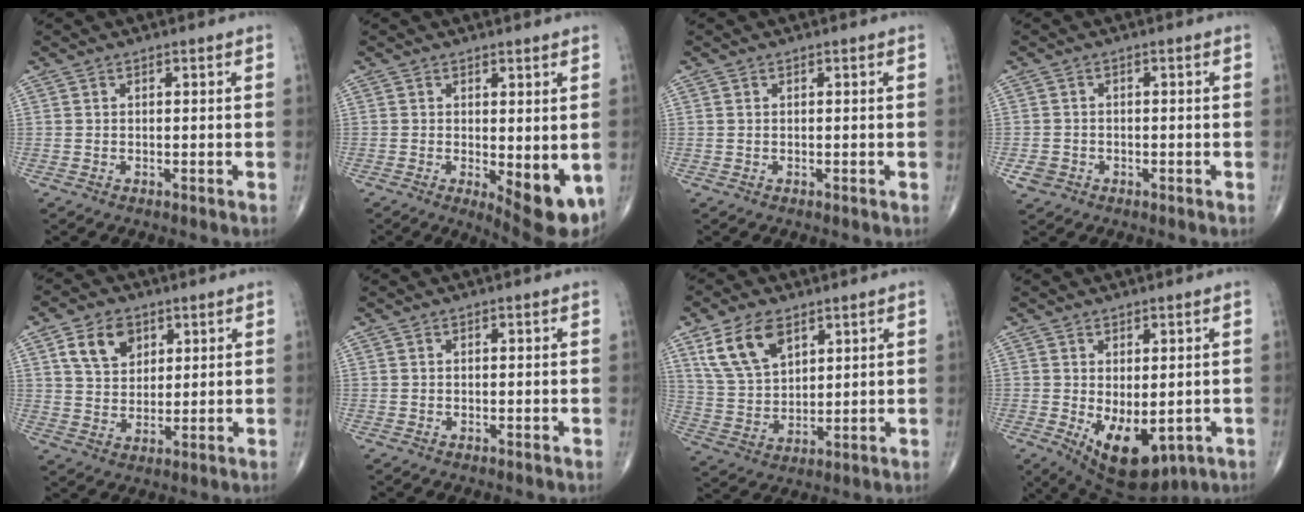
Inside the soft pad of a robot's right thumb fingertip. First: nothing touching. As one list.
[{"total": 9.1, "force": [-1.6, 3.4, 8.2], "torque": [-0.099, -0.022, -0.012]}, {"total": 0.0}, {"total": 2.6, "force": [-1.1, 2.2, 0.8], "torque": [-0.011, 0.007, -0.017]}, {"total": 8.4, "force": [3.8, 5.9, 4.6], "torque": [-0.058, -0.014, 0.070]}, {"total": 0.0}, {"total": 11.3, "force": [6.1, 6.4, 7.1], "torque": [-0.122, -0.022, 0.128]}, {"total": 10.4, "force": [-2.1, 5.4, 8.7], "torque": [-0.120, -0.010, -0.008]}]